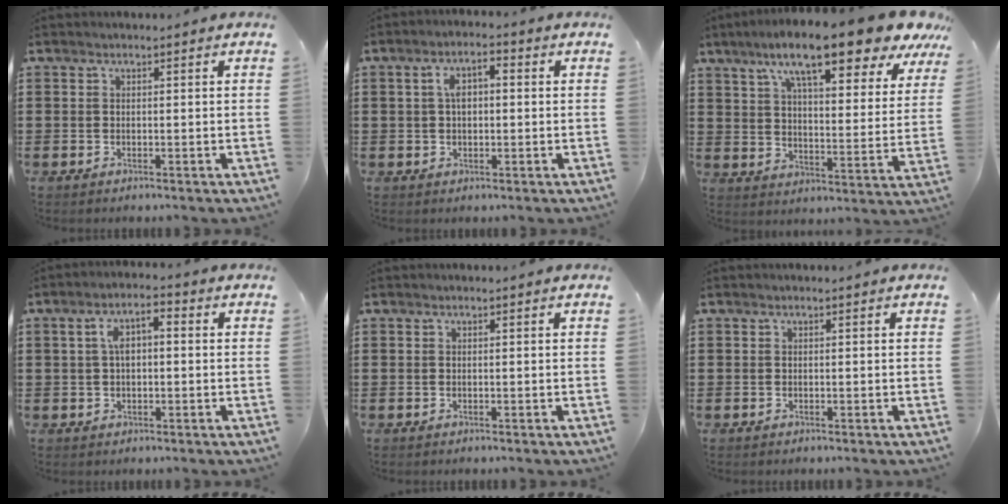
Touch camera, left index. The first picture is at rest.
{"total": 3.9, "force": [0.3, 2.0, 3.4], "torque": [-0.067, 0.010, 0.001]}
{"total": 13.9, "force": [10.3, 1.5, 9.3], "torque": [-0.175, -0.043, 0.165]}
{"total": 4.4, "force": [0.3, 2.0, 3.9], "torque": [-0.084, 0.008, -0.001]}
{"total": 0.0}
{"total": 0.0}